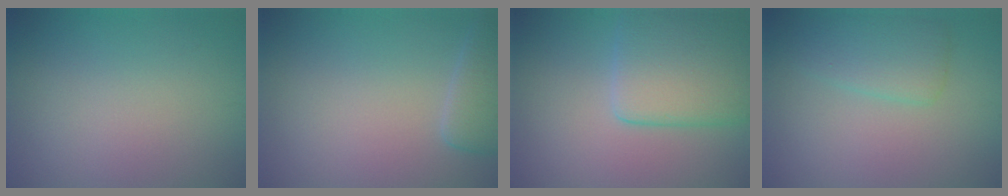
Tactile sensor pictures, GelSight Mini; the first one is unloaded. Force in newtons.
{"total": 2.6, "press": 2.6, "slide": 0.2}
{"total": 6.7, "press": 6.7, "slide": 0.3}
{"total": 3.0, "press": 3.0, "slide": 0.2}